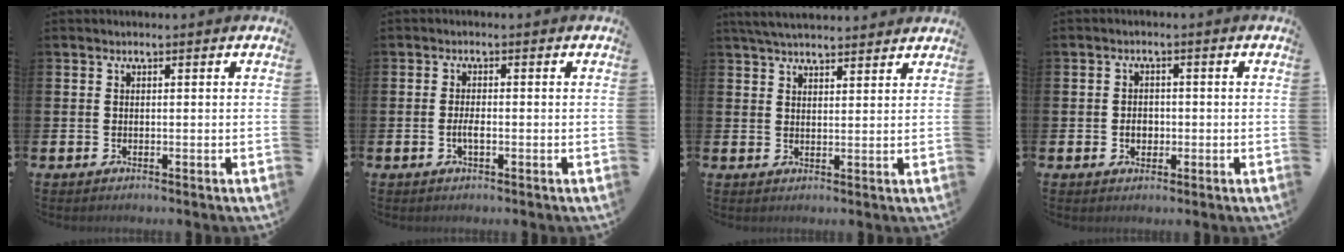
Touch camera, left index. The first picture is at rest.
{"total": 1.8, "force": [-0.5, 0.6, 1.6], "torque": [-0.030, 0.001, -0.010]}
{"total": 4.5, "force": [4.4, 0.6, 1.0], "torque": [-0.029, -0.013, 0.082]}
{"total": 2.3, "force": [-0.5, 1.8, 1.3], "torque": [-0.011, 0.000, -0.015]}